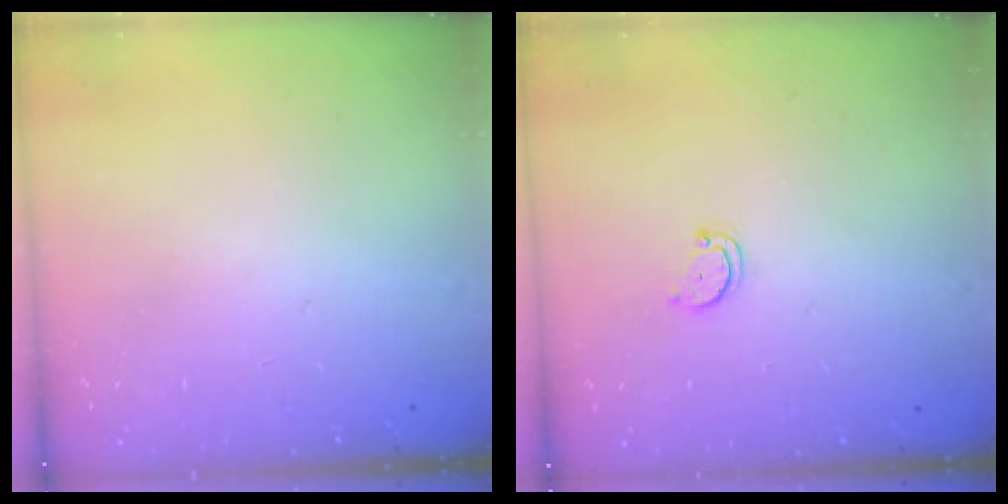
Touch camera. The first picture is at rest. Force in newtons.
{"total": 2.3, "press": 2.3, "slide": 0.4}